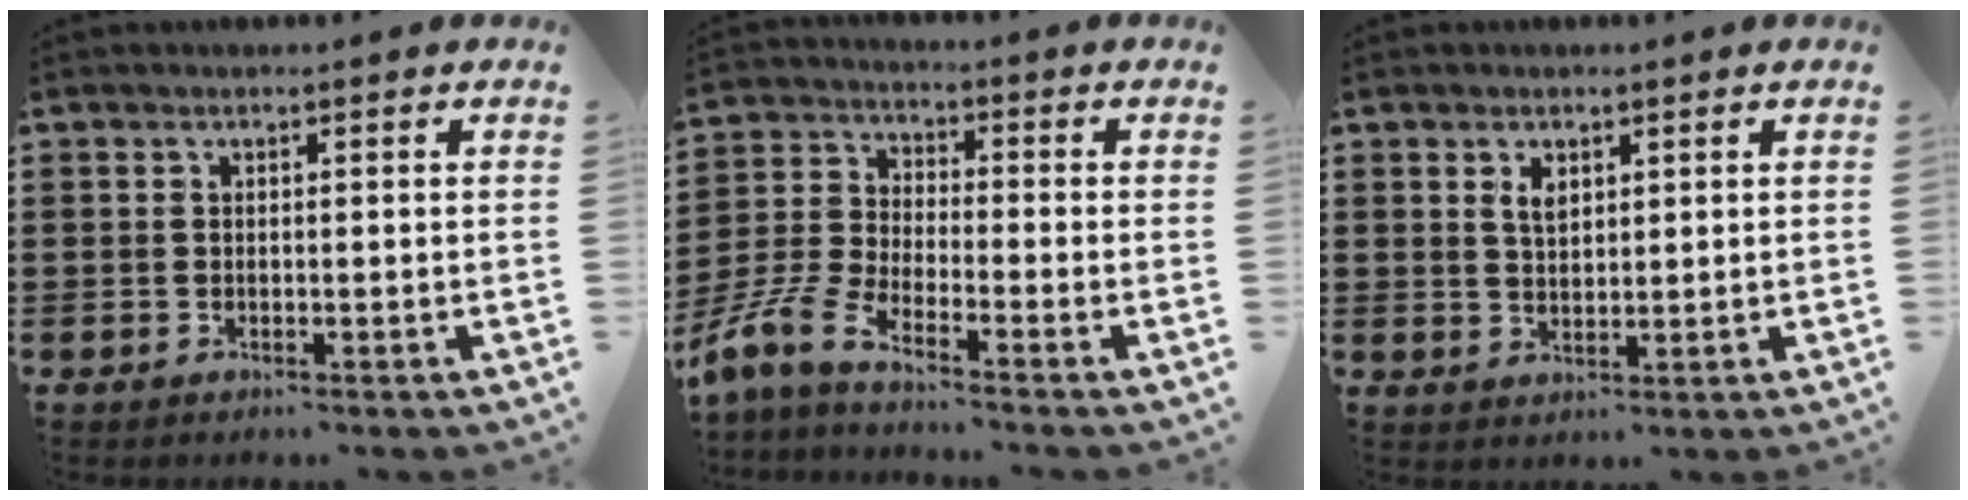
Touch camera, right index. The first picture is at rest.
{"total": 5.8, "force": [-4.7, 0.8, 3.3], "torque": [-0.108, -0.020, -0.102]}
{"total": 2.4, "force": [1.3, 1.4, 1.4], "torque": [-0.033, 0.004, 0.024]}